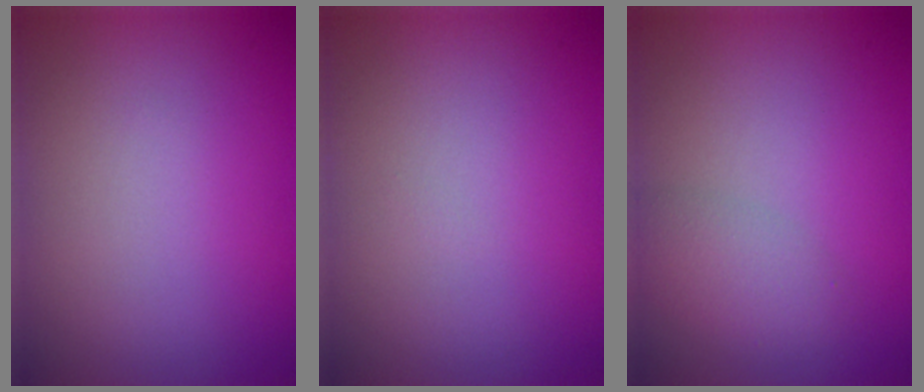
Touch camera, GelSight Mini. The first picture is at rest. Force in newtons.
{"total": 0.0}
{"total": 2.1, "press": 2.1, "slide": 0.1}